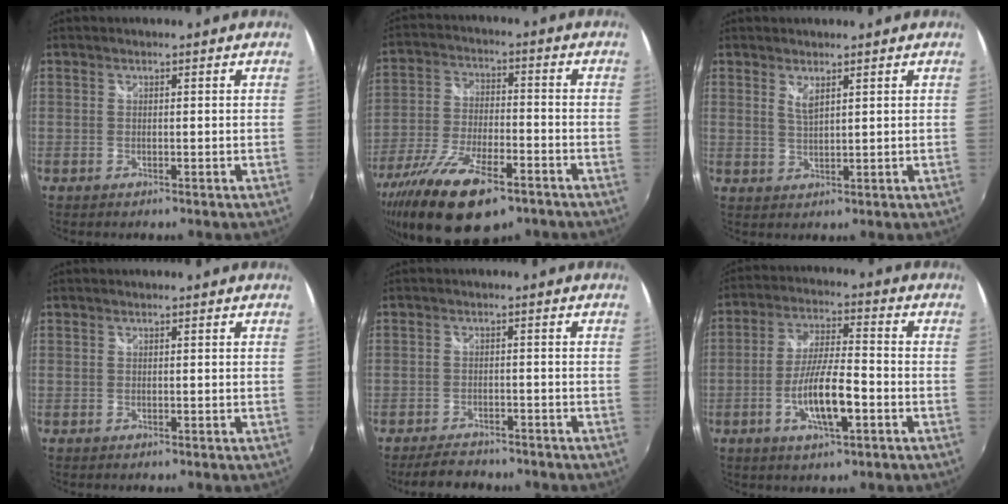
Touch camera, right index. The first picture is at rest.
{"total": 18.8, "force": [-12.1, 6.8, 12.7], "torque": [-0.260, -0.051, -0.211]}
{"total": 2.3, "force": [1.5, 0.5, 1.7], "torque": [-0.031, -0.004, 0.025]}
{"total": 0.0}
{"total": 6.3, "force": [-5.4, 2.6, 1.9], "torque": [-0.060, 0.004, -0.080]}
{"total": 10.6, "force": [-3.9, 2.2, 9.6], "torque": [-0.186, -0.006, -0.070]}